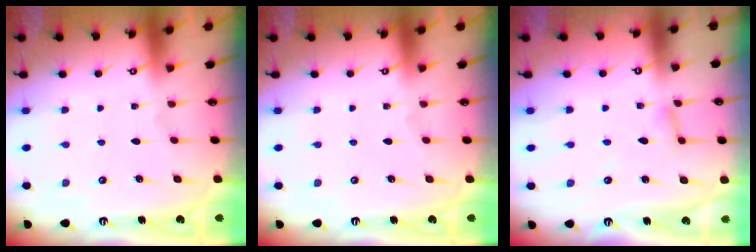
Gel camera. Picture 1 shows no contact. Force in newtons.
{"total": 0.0}
{"total": 2.6, "press": 2.6, "slide": 0.3}